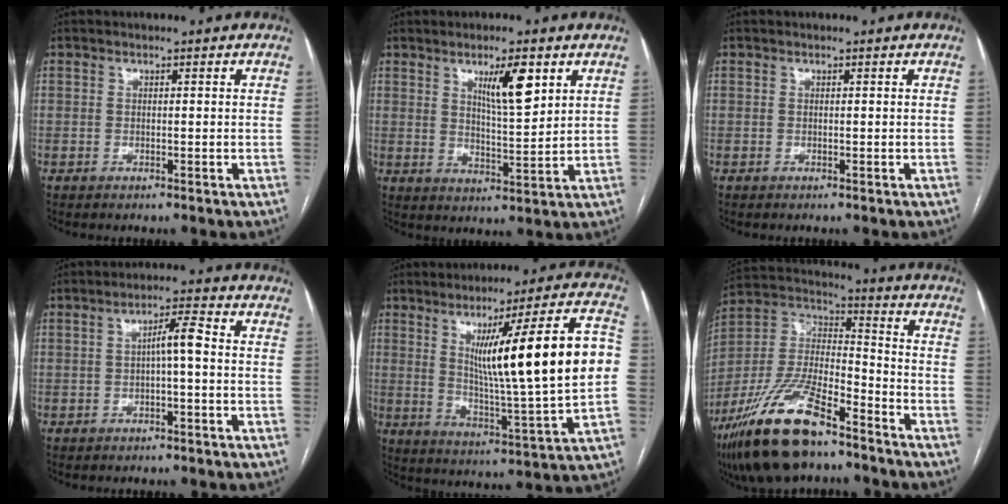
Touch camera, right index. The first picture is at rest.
{"total": 7.4, "force": [3.7, 1.3, 6.3], "torque": [-0.107, -0.006, 0.065]}
{"total": 0.0}
{"total": 3.9, "force": [-0.2, 0.4, 3.8], "torque": [-0.061, 0.013, -0.002]}
{"total": 20.5, "force": [2.9, 0.1, 20.2], "torque": [-0.298, 0.003, 0.038]}
{"total": 19.6, "force": [-13.6, 5.8, 12.9], "torque": [-0.289, -0.008, -0.252]}